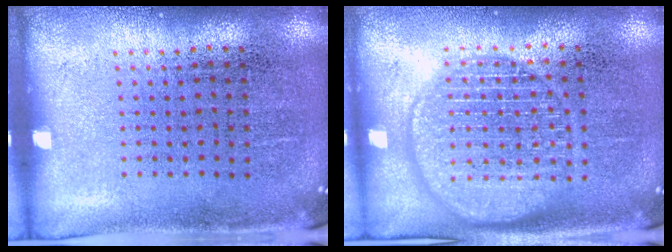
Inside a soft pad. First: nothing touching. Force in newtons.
{"total": 3.0, "press": 3.0, "slide": 0.3}